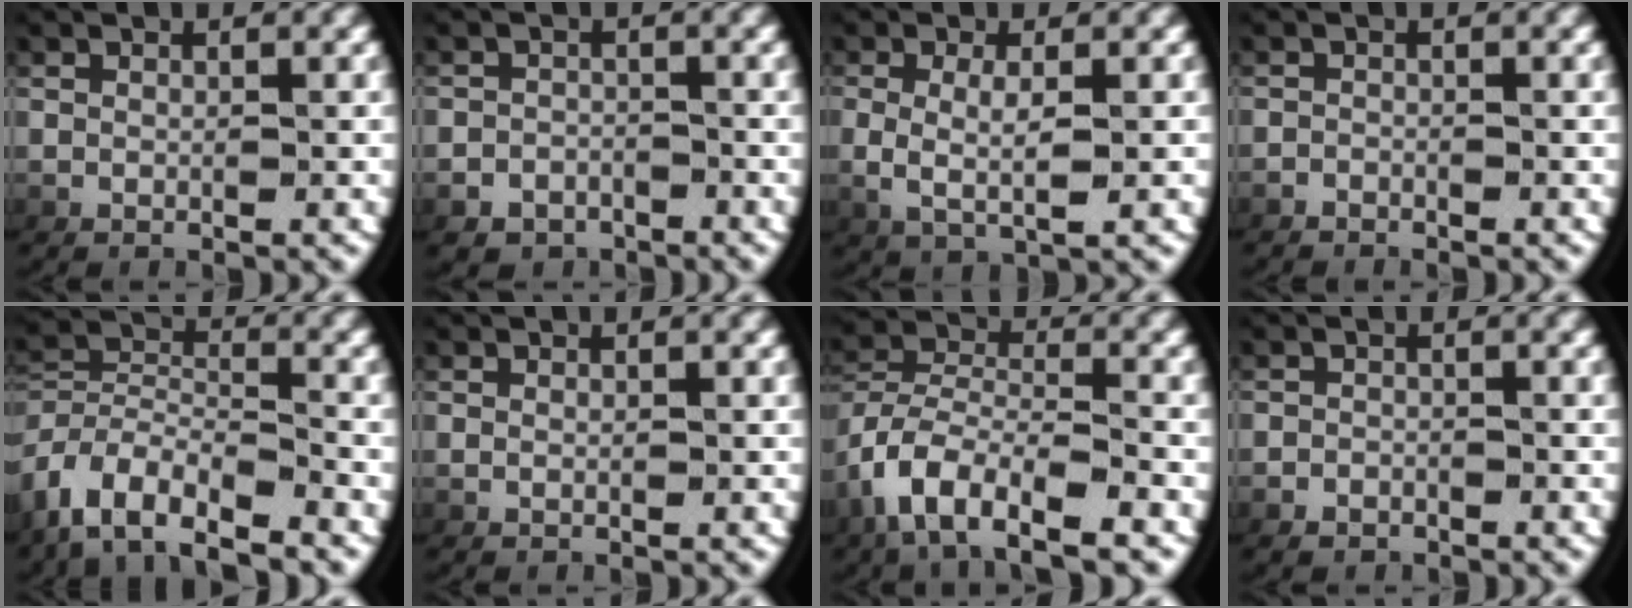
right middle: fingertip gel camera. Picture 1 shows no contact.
{"total": 3.3, "force": [-2.5, 2.2, 0.0], "torque": [0.006, -0.009, -0.042]}
{"total": 3.8, "force": [0.3, 1.7, 3.4], "torque": [-0.078, -0.007, 0.018]}
{"total": 1.2, "force": [-1.1, -0.2, -0.3], "torque": [0.003, -0.006, -0.018]}
{"total": 6.2, "force": [-3.7, 4.3, 2.4], "torque": [-0.084, -0.030, -0.066]}
{"total": 0.0}
{"total": 4.3, "force": [-2.7, 1.7, 2.9], "torque": [-0.072, -0.014, -0.040]}
{"total": 1.1, "force": [-1.0, 0.4, -0.2], "torque": [0.001, -0.006, -0.015]}